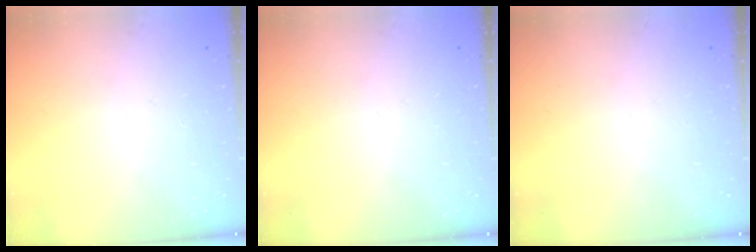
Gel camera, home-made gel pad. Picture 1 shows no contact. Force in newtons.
{"total": 0.0}
{"total": 0.0}